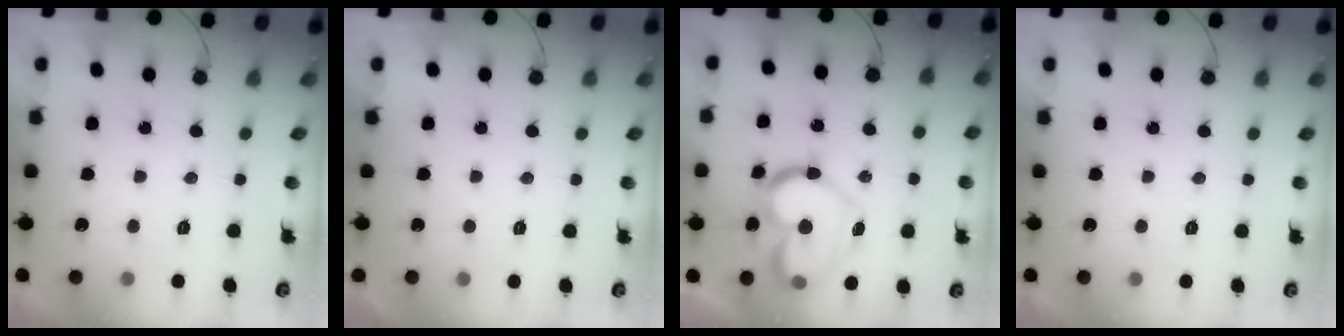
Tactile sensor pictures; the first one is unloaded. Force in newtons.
{"total": 2.0, "press": 2.0, "slide": 0.1}
{"total": 17.8, "press": 17.7, "slide": 1.7}
{"total": 1.7, "press": 1.7, "slide": 0.1}